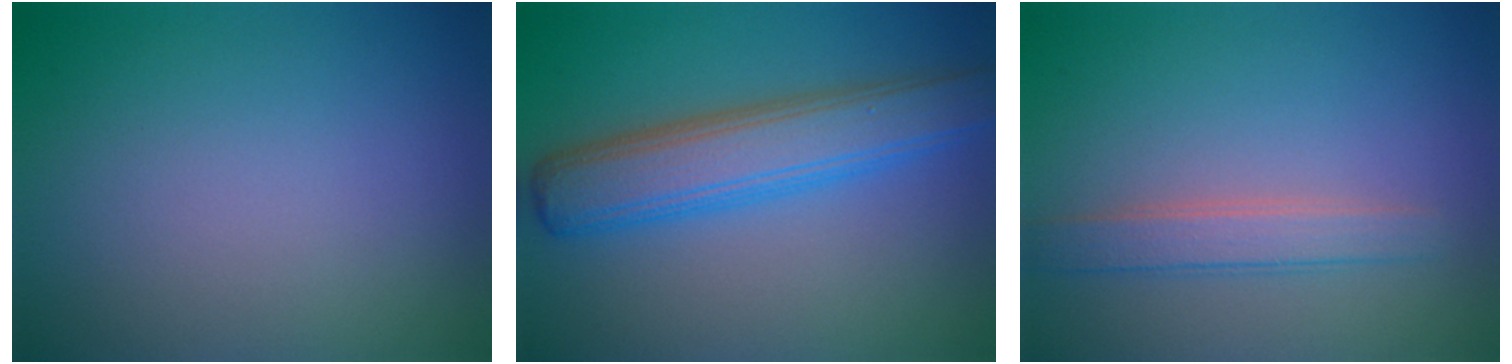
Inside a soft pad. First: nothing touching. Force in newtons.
{"total": 6.1, "press": 6.1, "slide": 0.2}
{"total": 2.4, "press": 2.4, "slide": 0.2}